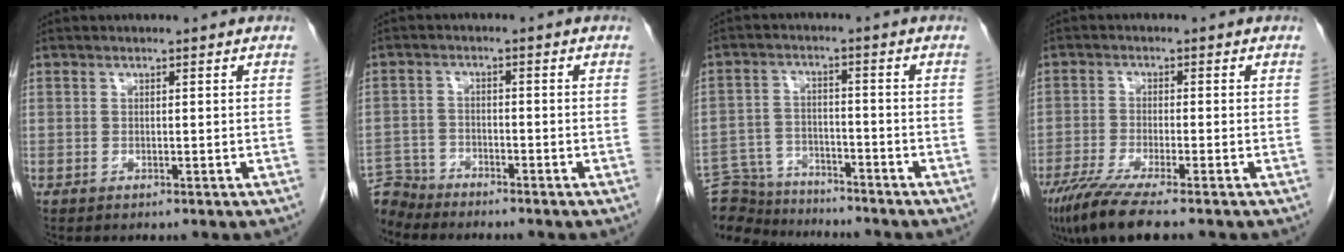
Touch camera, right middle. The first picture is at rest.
{"total": 5.2, "force": [-5.1, 1.0, -0.7], "torque": [0.021, -0.002, -0.096]}
{"total": 12.7, "force": [-12.1, 3.3, 2.2], "torque": [-0.048, 0.016, -0.189]}
{"total": 8.2, "force": [-6.3, 0.0, 5.4], "torque": [-0.091, -0.023, -0.107]}